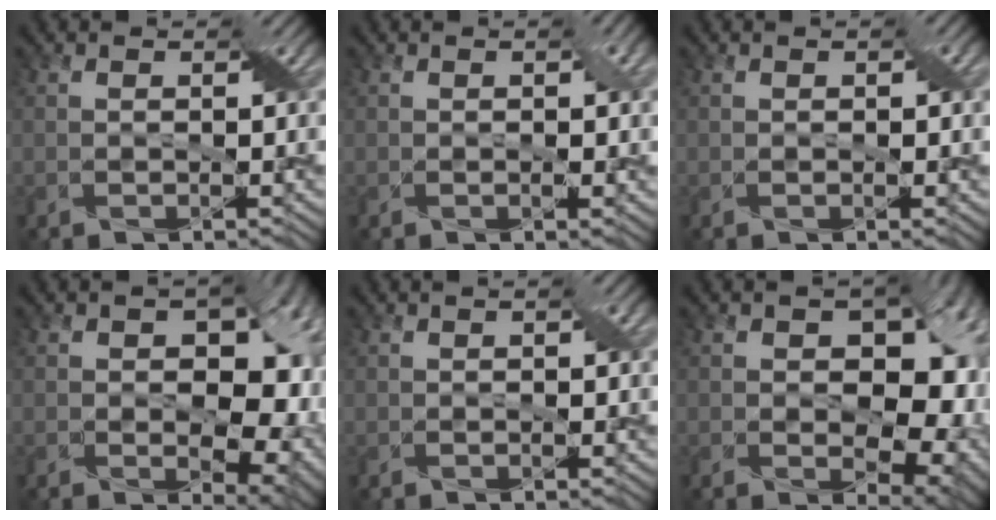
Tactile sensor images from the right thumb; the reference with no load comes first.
{"total": 1.7, "force": [0.1, 0.5, 1.6], "torque": [-0.024, 0.000, 0.003]}
{"total": 1.2, "force": [0.2, 0.6, 1.1], "torque": [-0.016, 0.001, 0.004]}
{"total": 11.9, "force": [0.1, 7.4, 9.2], "torque": [-0.089, -0.002, 0.018]}
{"total": 1.5, "force": [0.3, 0.6, 1.4], "torque": [-0.019, 0.003, 0.006]}
{"total": 13.0, "force": [0.4, 8.7, 9.5], "torque": [-0.094, -0.005, 0.021]}